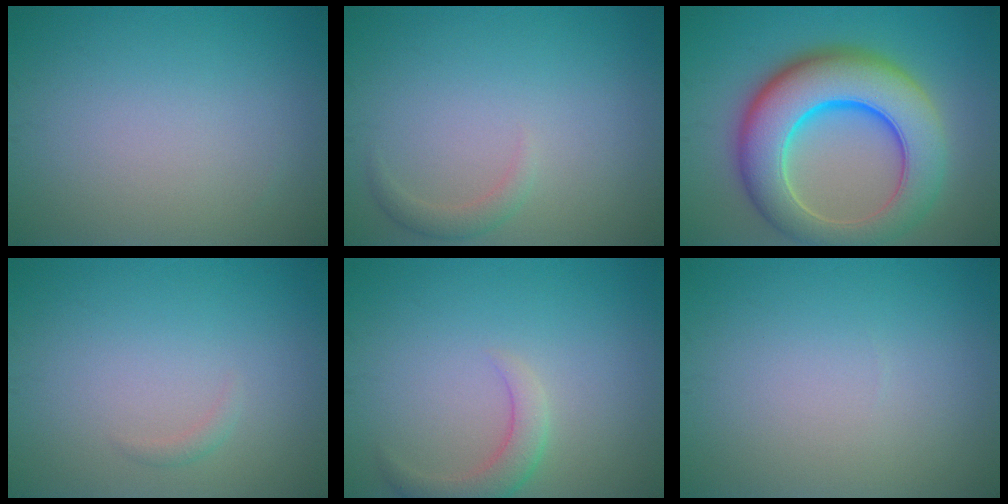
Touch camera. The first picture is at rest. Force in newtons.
{"total": 1.3, "press": 1.3, "slide": 0.1}
{"total": 11.4, "press": 11.4, "slide": 0.6}
{"total": 0.7, "press": 0.7, "slide": 0.1}
{"total": 2.7, "press": 2.7, "slide": 0.2}
{"total": 0.0}